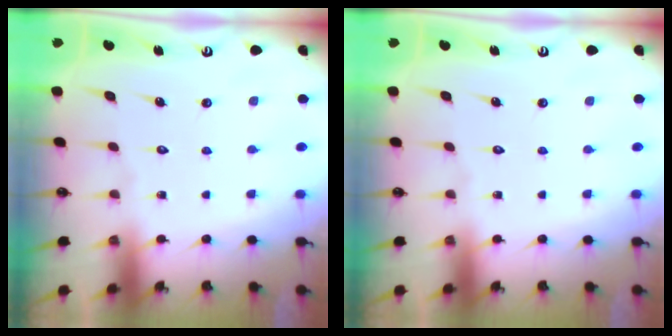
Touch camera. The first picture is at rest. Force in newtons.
{"total": 0.0}